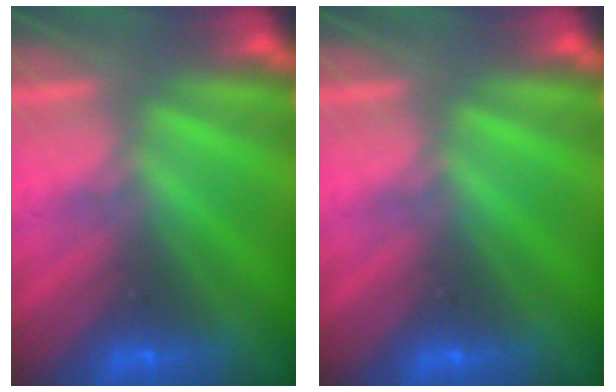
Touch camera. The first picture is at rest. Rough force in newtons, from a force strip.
{"total": 0.0}